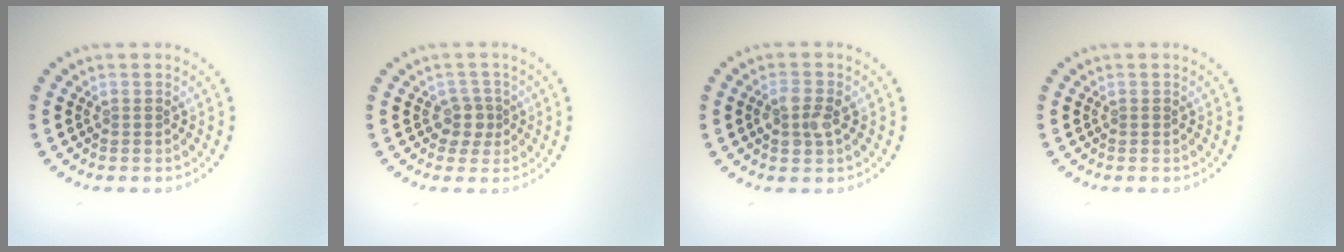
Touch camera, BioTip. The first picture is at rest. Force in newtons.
{"total": 2.0, "press": 1.6, "slide": 1.2}
{"total": 2.3, "press": 2.3, "slide": 0.2}
{"total": 0.0}